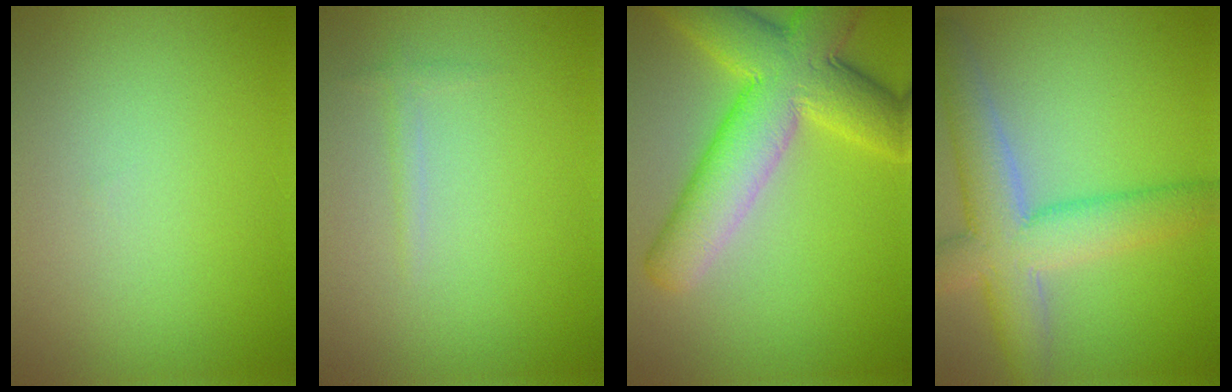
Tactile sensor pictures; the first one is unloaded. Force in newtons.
{"total": 0.8, "press": 0.8, "slide": 0.0}
{"total": 9.5, "press": 9.5, "slide": 0.4}
{"total": 7.3, "press": 7.3, "slide": 0.6}